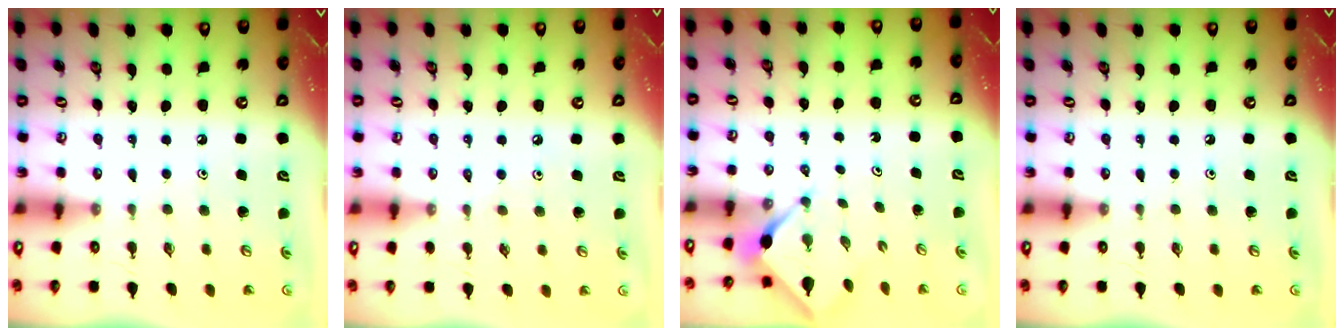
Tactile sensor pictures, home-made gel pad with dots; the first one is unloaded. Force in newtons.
{"total": 3.0, "press": 3.0, "slide": 0.6}
{"total": 2.4, "press": 2.4, "slide": 0.3}
{"total": 0.0}